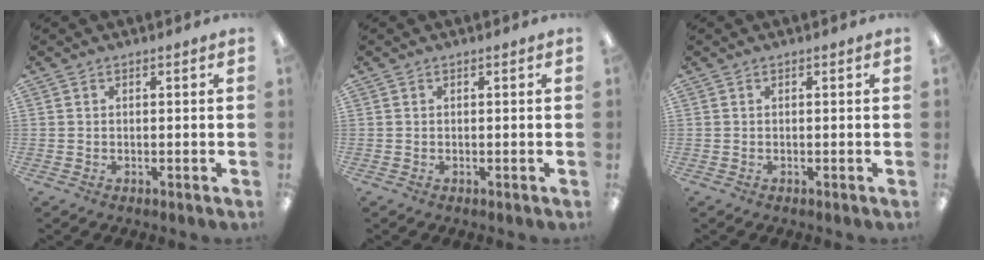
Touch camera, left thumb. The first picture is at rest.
{"total": 0.0}
{"total": 0.0}